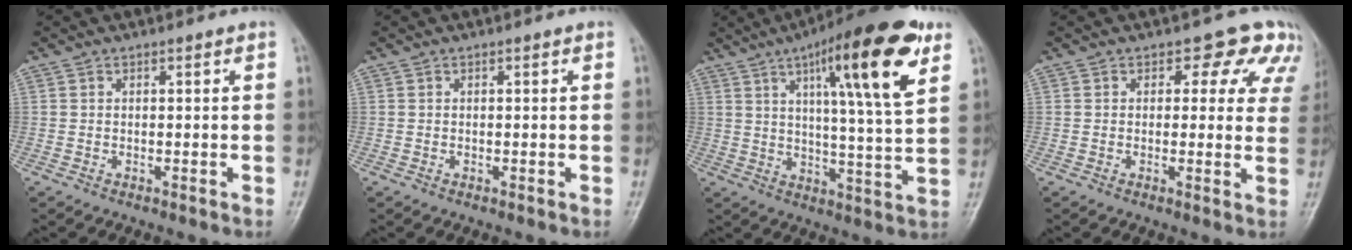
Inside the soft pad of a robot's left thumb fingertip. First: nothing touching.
{"total": 0.0}
{"total": 19.2, "force": [8.9, 3.5, 16.7], "torque": [-0.235, -0.028, 0.131]}
{"total": 8.3, "force": [5.2, 5.2, 3.9], "torque": [0.007, -0.015, 0.038]}